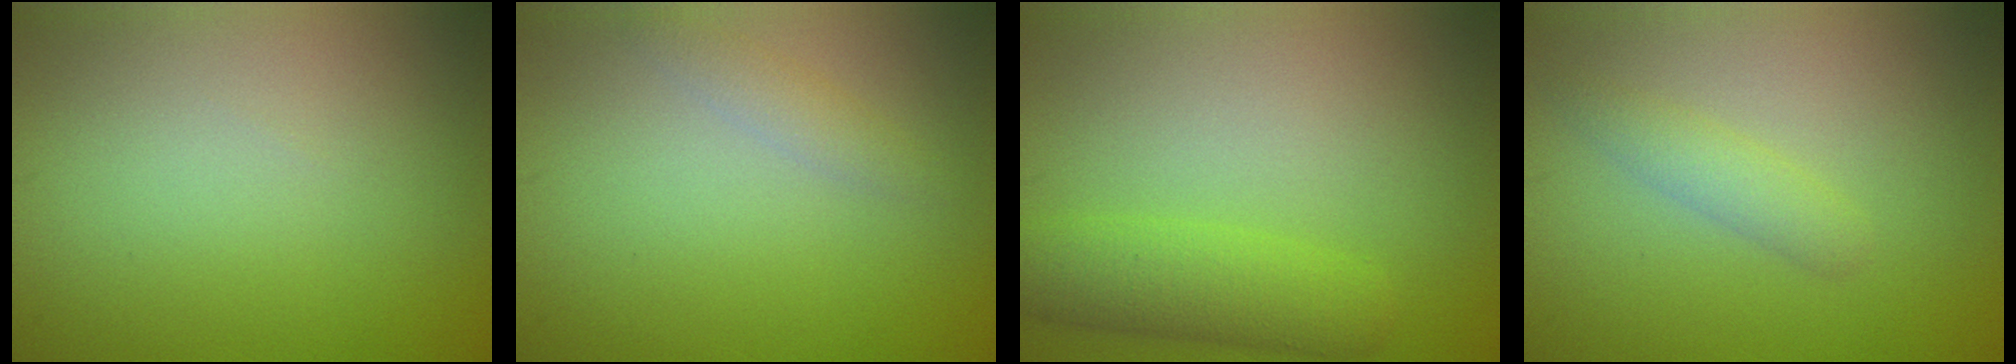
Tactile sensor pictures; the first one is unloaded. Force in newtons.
{"total": 1.4, "press": 1.4, "slide": 0.0}
{"total": 4.0, "press": 4.0, "slide": 0.1}
{"total": 1.9, "press": 1.9, "slide": 0.0}